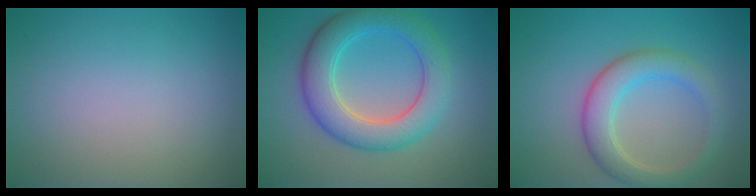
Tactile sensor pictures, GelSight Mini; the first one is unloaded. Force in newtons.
{"total": 6.4, "press": 6.4, "slide": 0.1}
{"total": 4.3, "press": 4.3, "slide": 0.3}